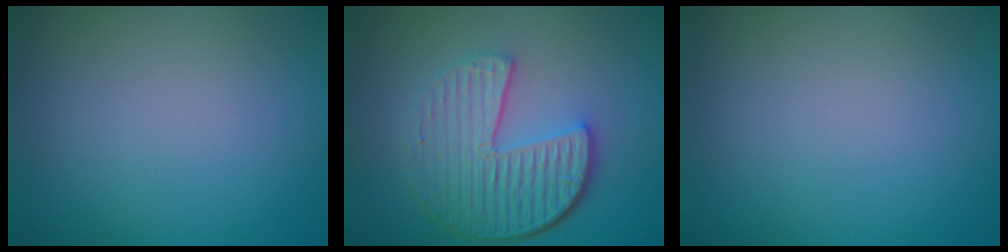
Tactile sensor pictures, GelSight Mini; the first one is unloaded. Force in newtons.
{"total": 6.3, "press": 4.5, "slide": 4.5}
{"total": 0.0}